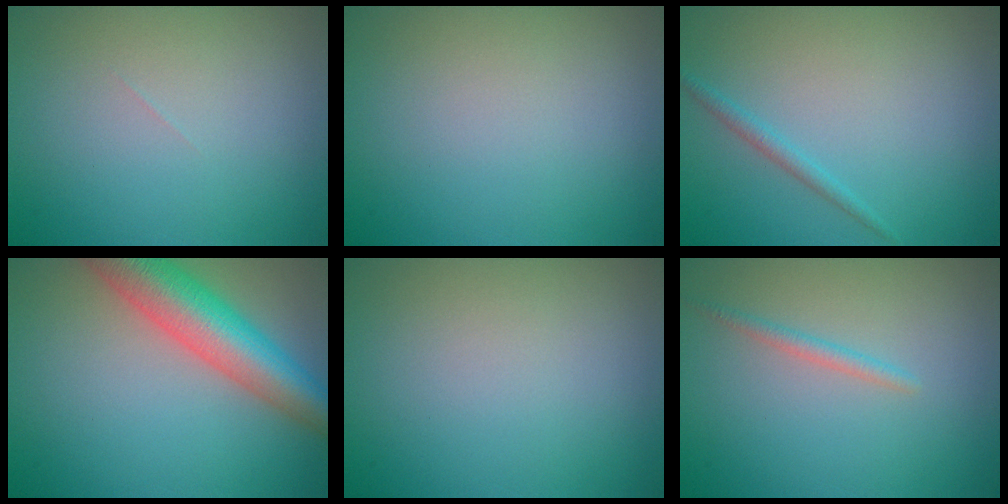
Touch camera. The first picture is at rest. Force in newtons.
{"total": 0.0}
{"total": 1.0, "press": 1.0, "slide": 0.1}
{"total": 8.1, "press": 8.1, "slide": 0.3}
{"total": 0.0}
{"total": 1.1, "press": 1.1, "slide": 0.0}